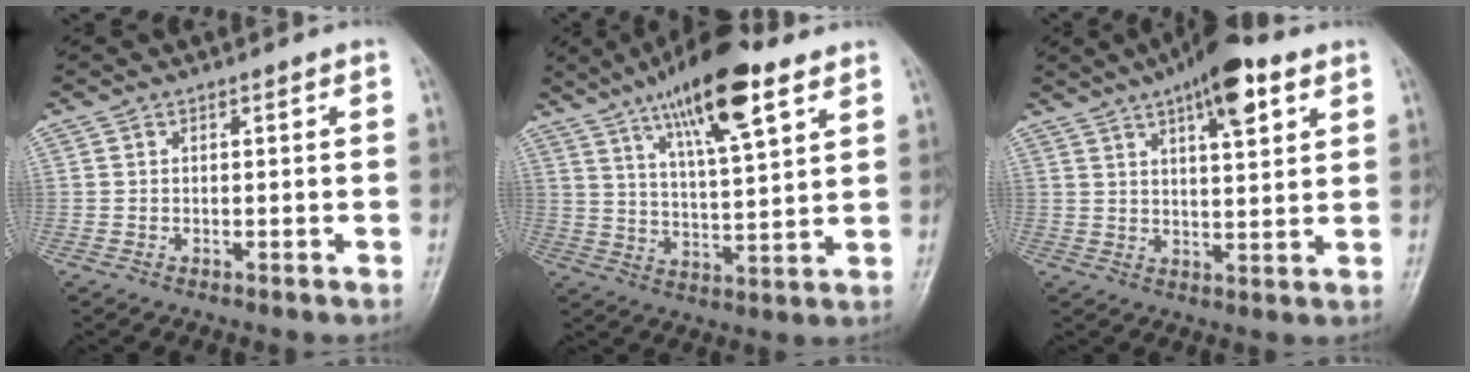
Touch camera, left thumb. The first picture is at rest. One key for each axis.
{"total": 16.3, "fx": 9.5, "fy": 4.4, "fz": 12.5, "tx": -0.192, "ty": -0.030, "tz": 0.160}
{"total": 11.7, "fx": 6.4, "fy": 3.9, "fz": 9.0, "tx": -0.119, "ty": -0.015, "tz": 0.094}